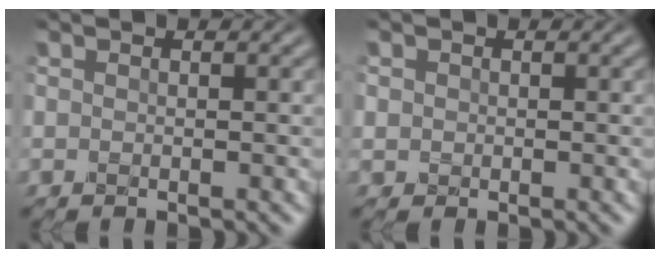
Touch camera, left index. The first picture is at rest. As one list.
[{"total": 1.1, "force": [0.1, 1.1, 0.2], "torque": [-0.002, -0.002, -0.001]}]